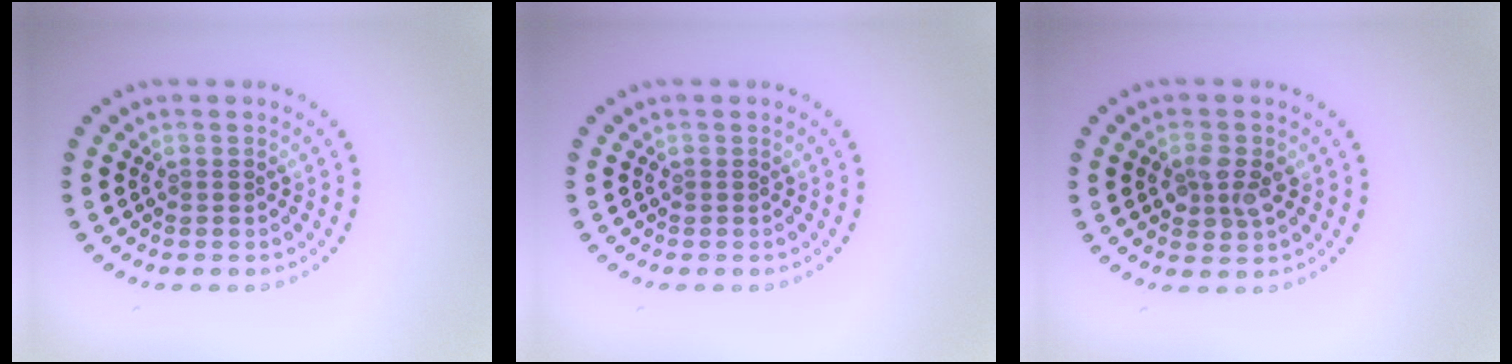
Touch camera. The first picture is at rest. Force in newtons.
{"total": 0.0}
{"total": 2.3, "press": 2.3, "slide": 0.2}